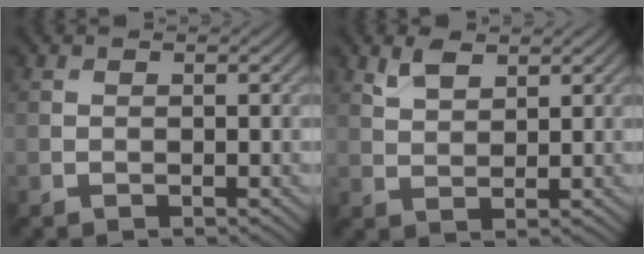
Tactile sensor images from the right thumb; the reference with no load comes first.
{"total": 3.2, "force": [2.2, 1.4, 1.8], "torque": [-0.043, -0.001, 0.046]}